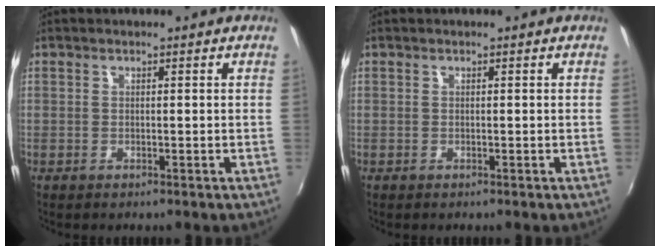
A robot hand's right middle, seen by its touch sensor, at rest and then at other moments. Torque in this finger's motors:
{"motor_torque": [0.08, 0.05, 0.01, 0.01]}